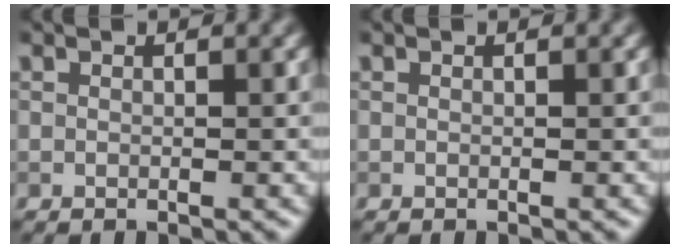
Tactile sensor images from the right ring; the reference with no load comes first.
{"total": 0.0}